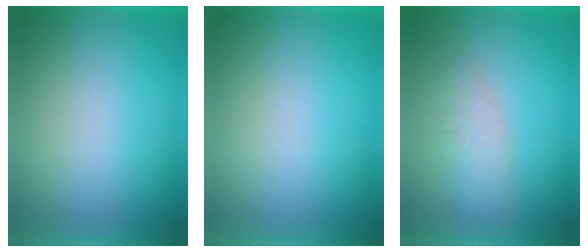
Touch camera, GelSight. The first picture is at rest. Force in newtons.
{"total": 0.0}
{"total": 2.9}